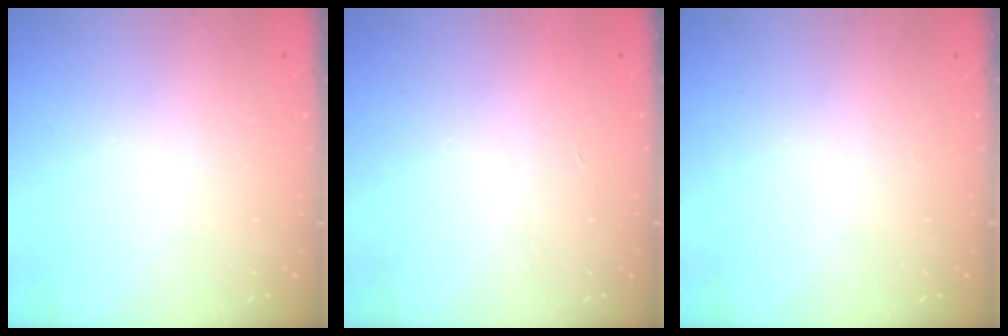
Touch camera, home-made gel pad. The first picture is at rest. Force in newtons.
{"total": 1.8, "press": 1.8, "slide": 0.1}
{"total": 0.0}